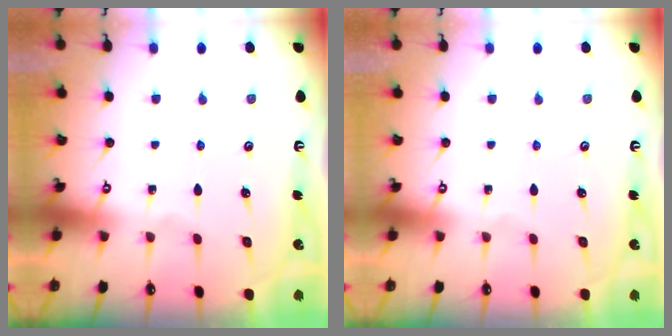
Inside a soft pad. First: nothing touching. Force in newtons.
{"total": 0.0}